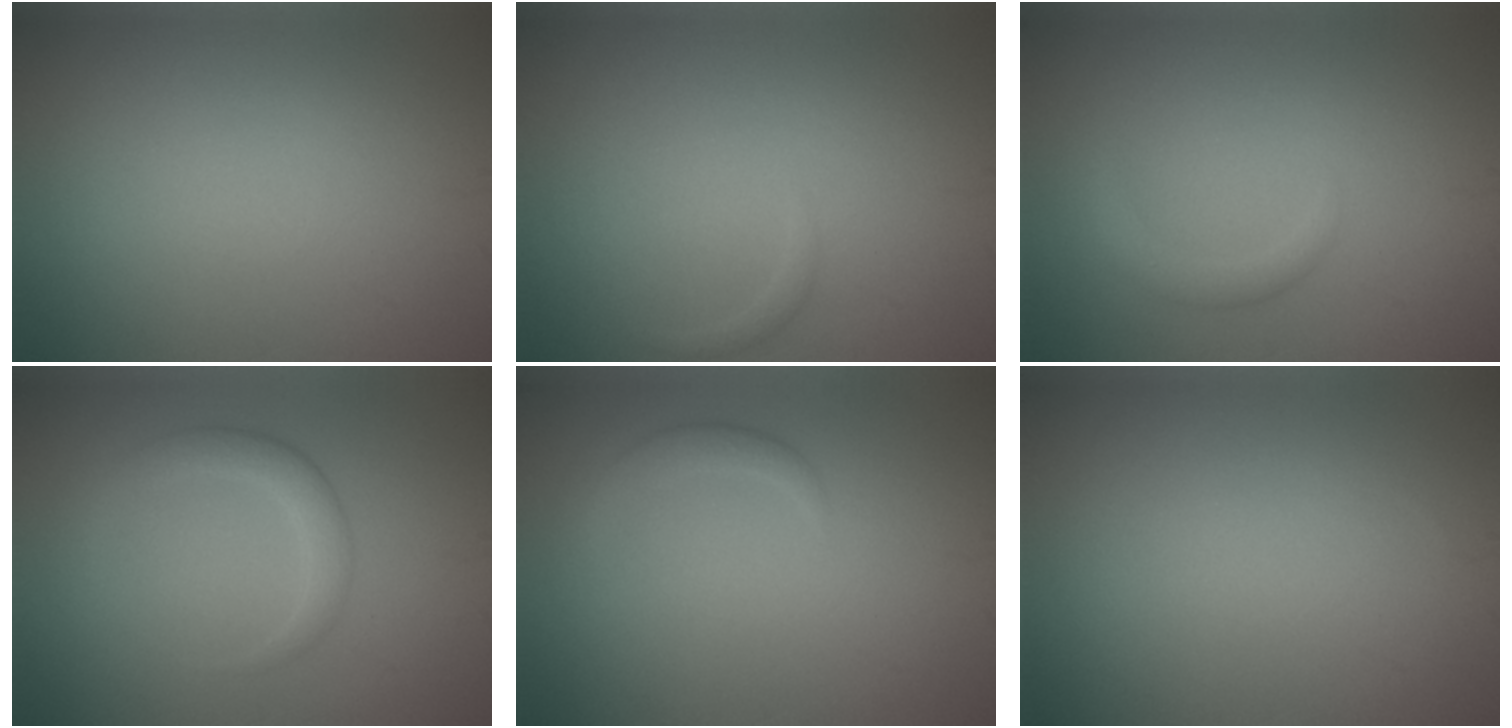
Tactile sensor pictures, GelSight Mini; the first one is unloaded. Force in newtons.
{"total": 0.5, "press": 0.5, "slide": 0.1}
{"total": 1.6, "press": 1.6, "slide": 0.0}
{"total": 2.5, "press": 2.5, "slide": 0.2}
{"total": 1.5, "press": 1.5, "slide": 0.1}
{"total": 0.0}